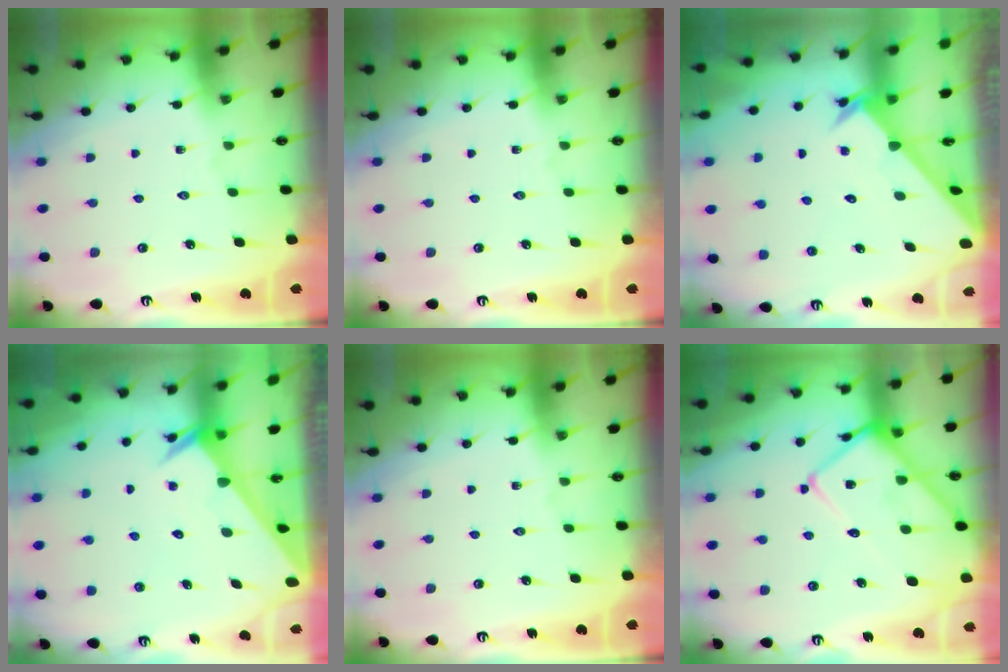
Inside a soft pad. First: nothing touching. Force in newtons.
{"total": 0.0}
{"total": 2.6, "press": 2.6, "slide": 0.2}
{"total": 2.5, "press": 2.5, "slide": 0.0}
{"total": 0.0}
{"total": 15.1, "press": 15.0, "slide": 1.5}